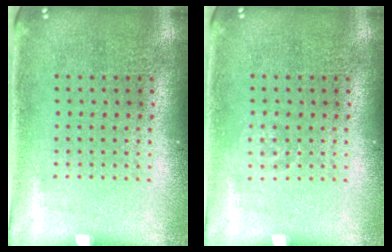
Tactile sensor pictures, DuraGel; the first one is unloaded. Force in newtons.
{"total": 0.7, "press": 0.7, "slide": 0.2}